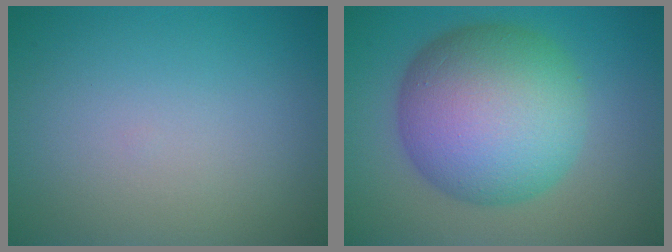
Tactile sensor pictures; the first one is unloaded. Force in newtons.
{"total": 12.4, "press": 12.4, "slide": 0.2}